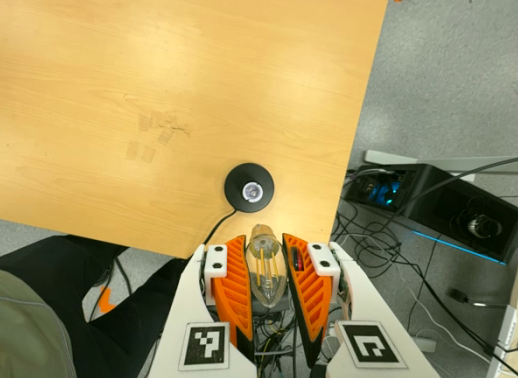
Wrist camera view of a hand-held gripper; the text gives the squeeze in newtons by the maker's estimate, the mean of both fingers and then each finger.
{"total": 17.2, "left": 17.6, "right": 16.8}